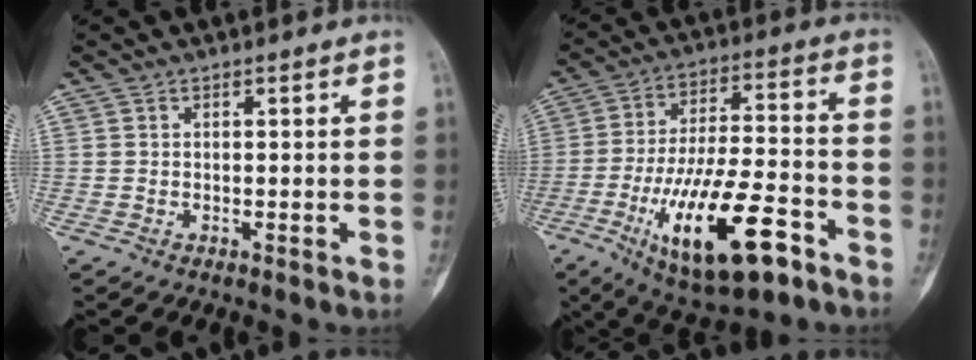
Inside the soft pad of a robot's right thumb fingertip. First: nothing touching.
{"total": 20.4, "force": [-9.2, 7.2, 16.7], "torque": [-0.297, 0.038, -0.146]}